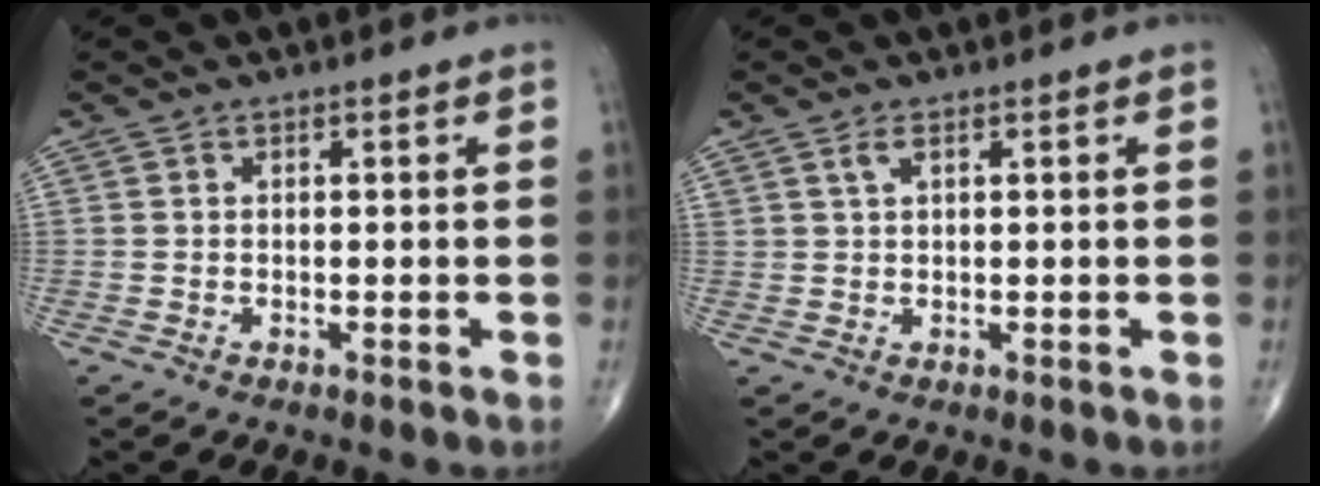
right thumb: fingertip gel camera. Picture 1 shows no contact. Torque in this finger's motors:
{"motor_torque": [-0.04, -0.04, 0.07, 0.05, 0.01]}